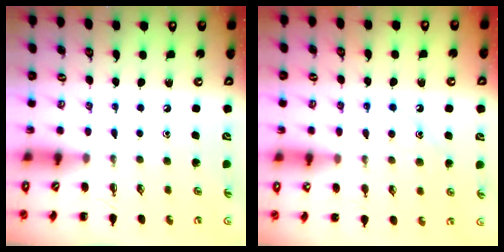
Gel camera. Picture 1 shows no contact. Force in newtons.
{"total": 10.6, "press": 10.5, "slide": 1.2}